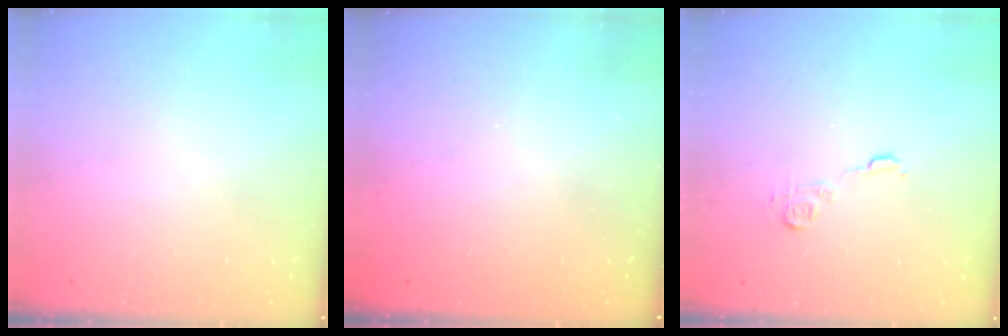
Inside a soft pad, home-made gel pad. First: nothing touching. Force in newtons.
{"total": 2.5, "press": 2.4, "slide": 0.8}
{"total": 7.5, "press": 7.4, "slide": 0.6}